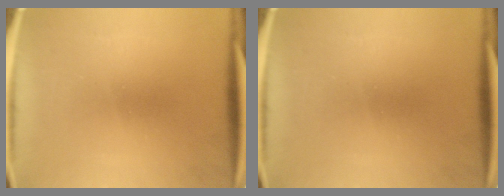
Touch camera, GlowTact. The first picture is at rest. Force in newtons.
{"total": 0.0}